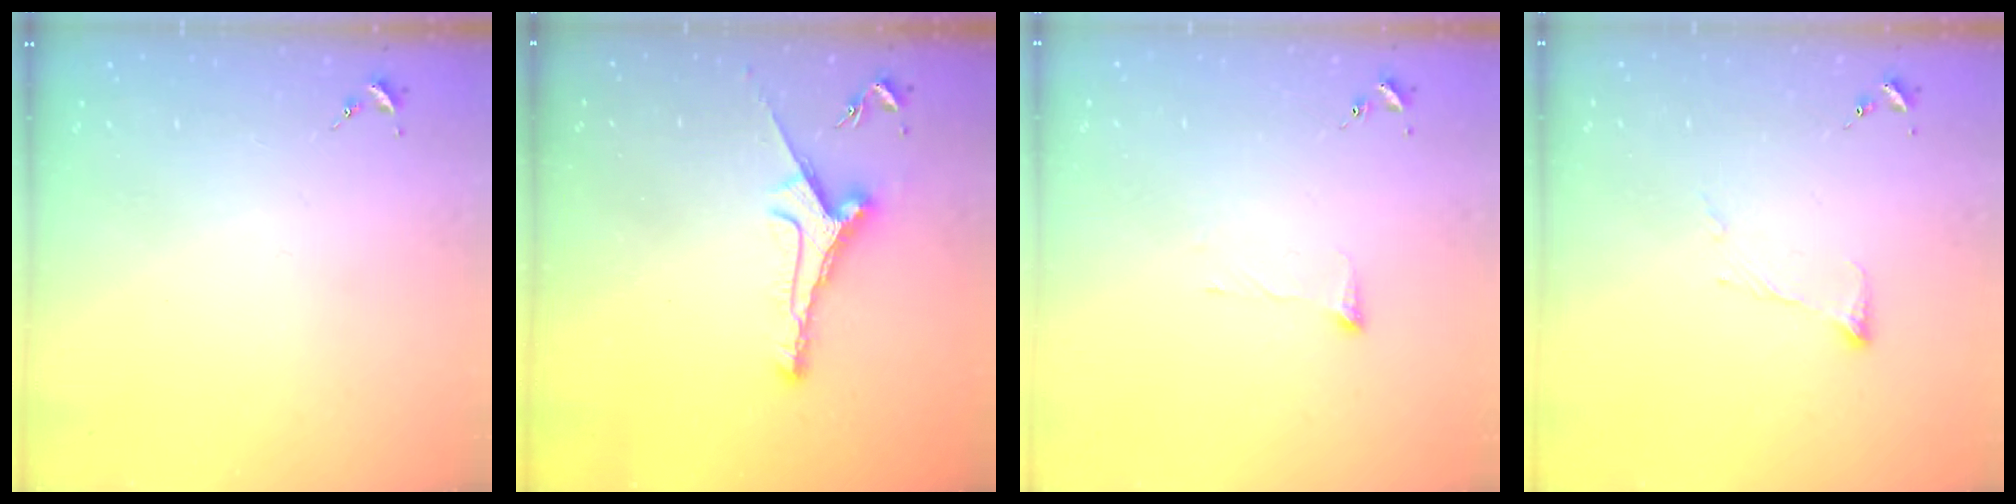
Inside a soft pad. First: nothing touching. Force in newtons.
{"total": 8.5, "press": 8.5, "slide": 0.5}
{"total": 3.6, "press": 3.6, "slide": 0.5}
{"total": 6.7, "press": 6.6, "slide": 0.8}